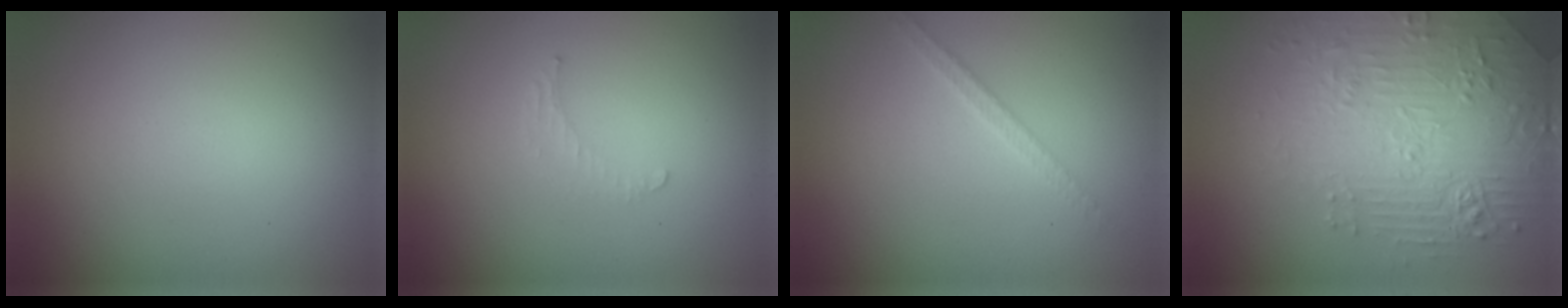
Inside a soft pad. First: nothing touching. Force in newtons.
{"total": 0.8, "press": 0.8, "slide": 0.3}
{"total": 1.3, "press": 1.3, "slide": 0.2}
{"total": 4.5, "press": 4.2, "slide": 1.7}